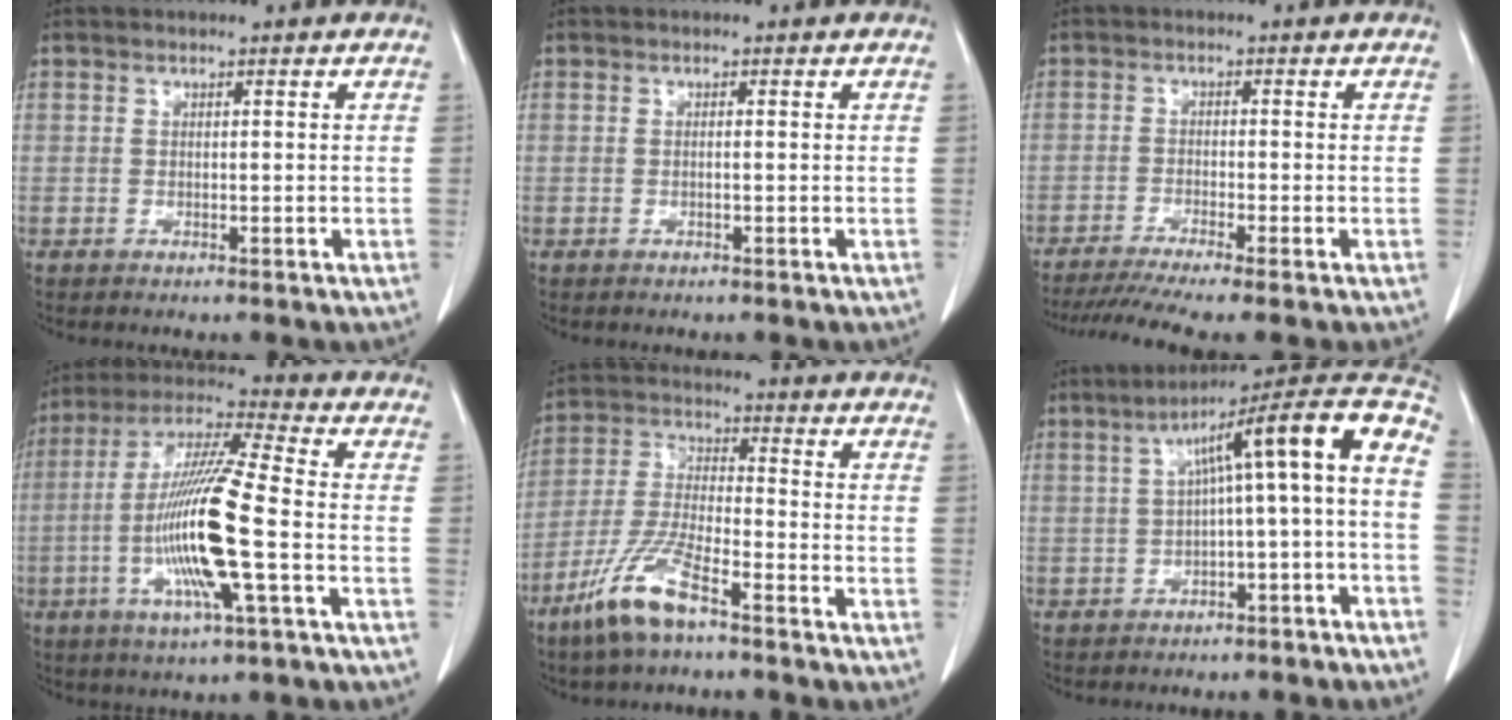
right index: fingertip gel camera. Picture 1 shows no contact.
{"total": 0.5, "force": [-0.1, 0.0, 0.5], "torque": [-0.009, 0.001, -0.001]}
{"total": 9.3, "force": [-7.6, -0.7, 5.2], "torque": [-0.077, -0.017, -0.121]}
{"total": 15.6, "force": [-3.3, 0.4, 15.2], "torque": [-0.308, -0.008, -0.070]}
{"total": 10.1, "force": [-6.6, 1.5, 7.4], "torque": [-0.163, -0.019, -0.135]}
{"total": 13.4, "force": [0.2, 0.4, 13.4], "torque": [-0.196, 0.051, 0.000]}